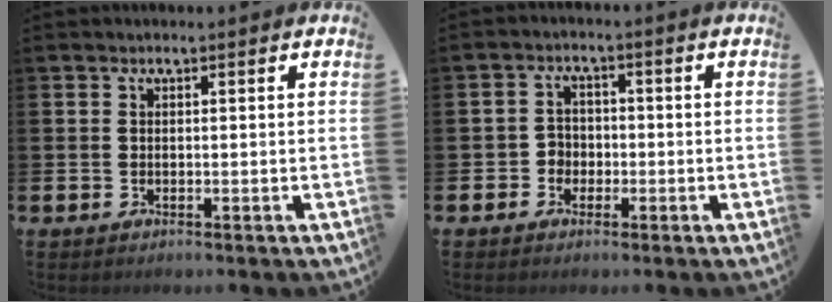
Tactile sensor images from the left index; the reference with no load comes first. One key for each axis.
{"total": 2.5, "fx": -1.1, "fy": 2.2, "fz": 0.4, "tx": -0.015, "ty": 0.006, "tz": -0.029}